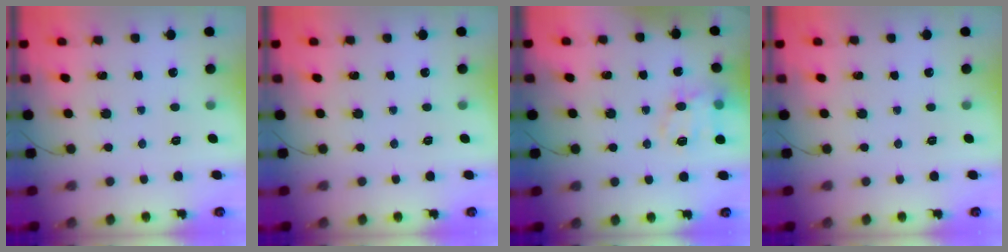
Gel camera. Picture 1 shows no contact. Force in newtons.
{"total": 0.0}
{"total": 11.7, "press": 11.6, "slide": 1.2}
{"total": 0.0}